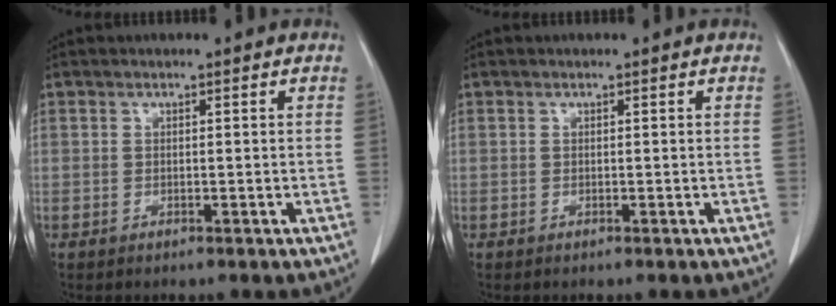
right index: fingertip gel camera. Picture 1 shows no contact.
{"total": 0.0}